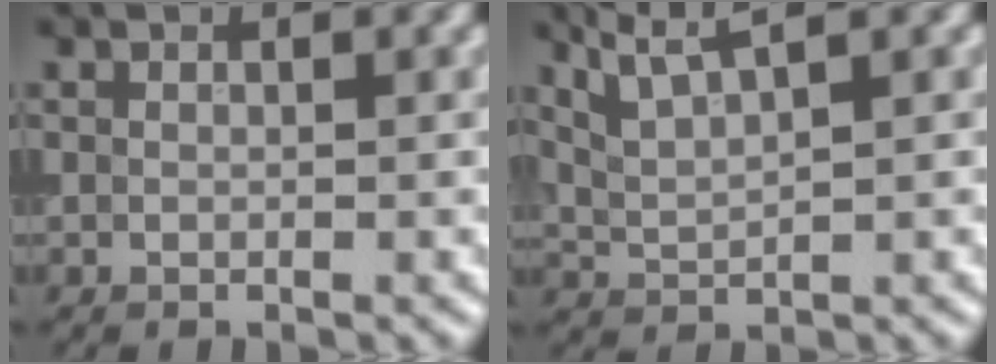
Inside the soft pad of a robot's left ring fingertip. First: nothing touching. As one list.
[{"total": 3.6, "force": [2.7, 0.7, 2.4], "torque": [-0.050, 0.011, 0.060]}]